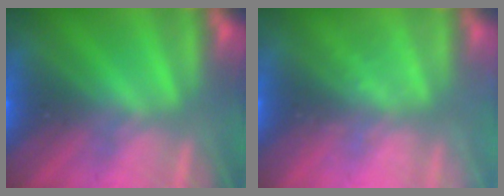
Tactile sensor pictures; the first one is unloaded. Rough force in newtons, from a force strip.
{"total": 2.3}